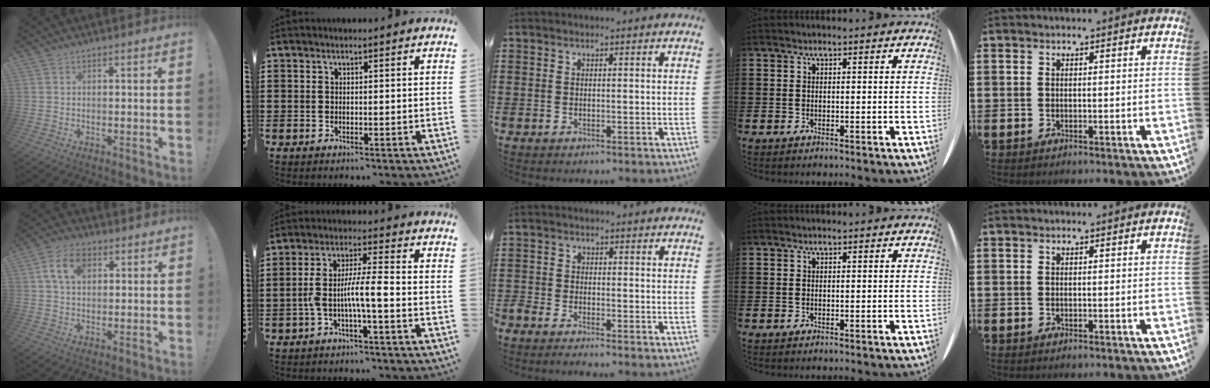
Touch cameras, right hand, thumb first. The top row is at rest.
{"thumb": {"total": 8.8, "force": [2.7, 5.8, 6.0], "torque": [-0.109, 0.009, 0.050]}, "index": {"total": 6.7, "force": [-2.2, 0.9, 6.3], "torque": [-0.123, 0.001, -0.047]}, "middle": {"total": 1.9, "force": [-1.9, 0.1, 0.2], "torque": [-0.008, 0.000, -0.040]}}